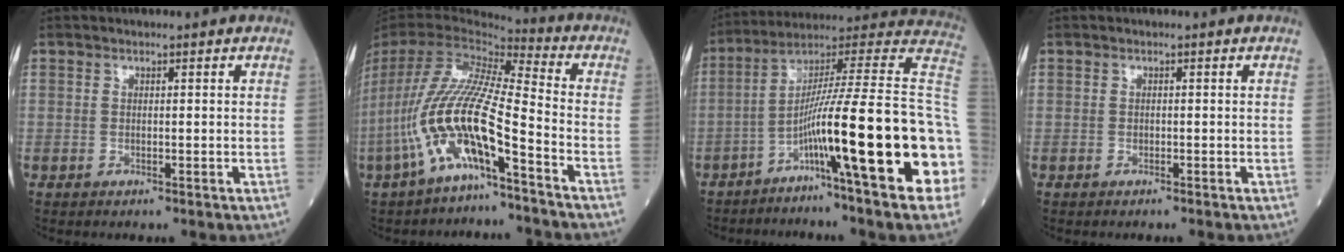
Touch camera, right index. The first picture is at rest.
{"total": 17.9, "force": [-8.2, 2.5, 15.7], "torque": [-0.342, -0.006, -0.153]}
{"total": 26.4, "force": [-7.5, -0.3, 25.3], "torque": [-0.311, 0.003, -0.135]}
{"total": 0.0}